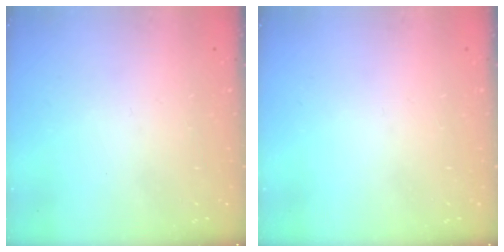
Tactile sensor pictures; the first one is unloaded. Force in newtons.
{"total": 0.0}